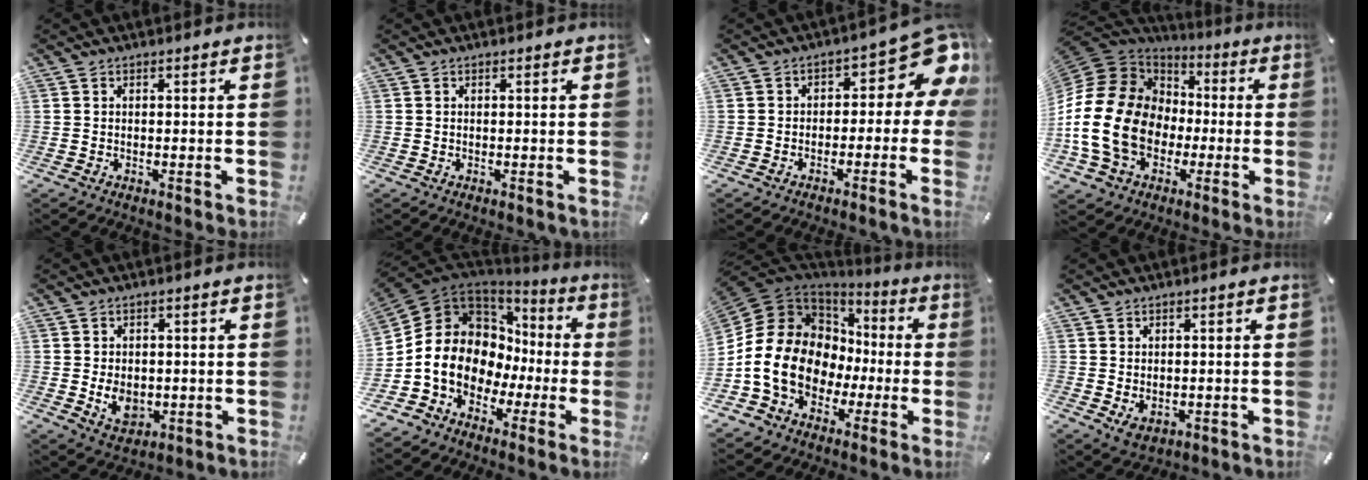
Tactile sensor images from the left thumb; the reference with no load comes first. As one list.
[{"total": 0.0}, {"total": 10.8, "force": [3.1, 5.9, 8.5], "torque": [-0.101, -0.026, 0.051]}, {"total": 21.2, "force": [-4.4, 16.8, 12.1], "torque": [-0.274, 0.026, -0.075]}, {"total": 6.5, "force": [-1.0, 5.2, 3.7], "torque": [-0.069, -0.001, -0.018]}, {"total": 12.4, "force": [-1.6, 11.0, 5.5], "torque": [-0.127, -0.018, -0.030]}, {"total": 16.1, "force": [-3.6, 13.4, 8.2], "torque": [-0.187, 0.003, -0.065]}, {"total": 2.4, "force": [-0.2, 2.1, 1.1], "torque": [-0.009, -0.001, 0.000]}]